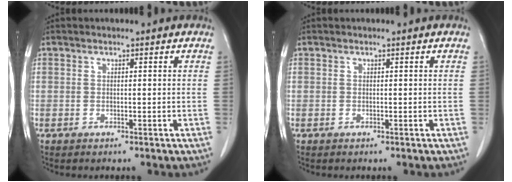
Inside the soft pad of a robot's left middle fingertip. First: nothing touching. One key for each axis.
{"total": 0.0}